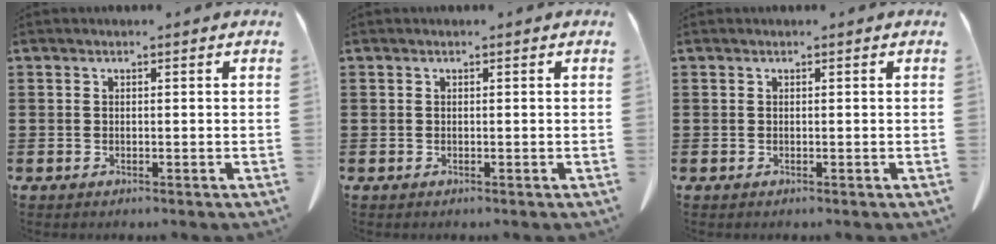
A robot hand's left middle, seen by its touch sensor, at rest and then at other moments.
{"total": 0.0}
{"total": 0.0}